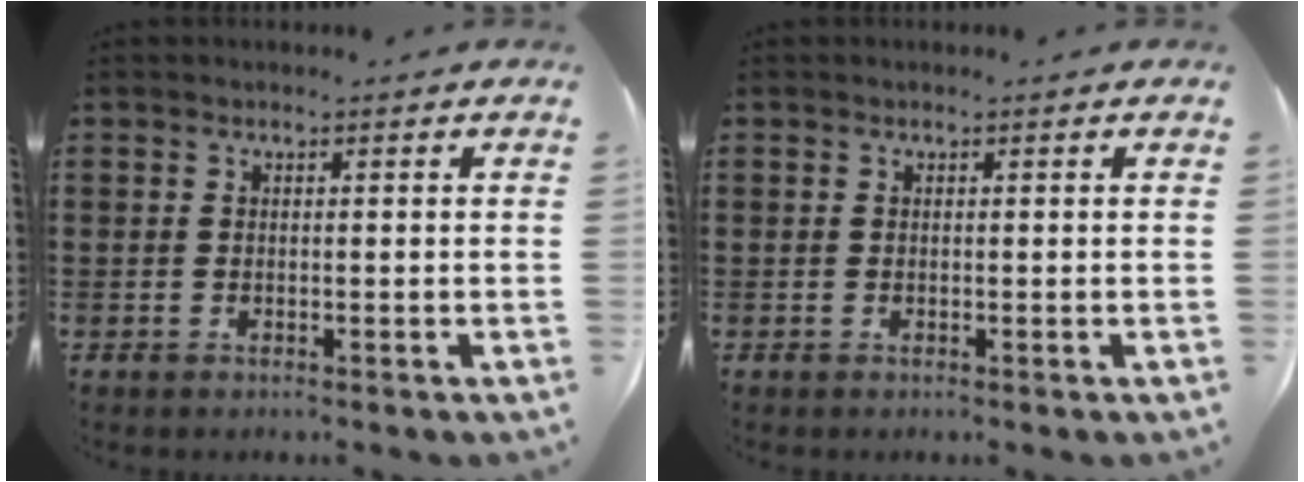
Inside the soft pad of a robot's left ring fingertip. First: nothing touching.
{"total": 0.0}